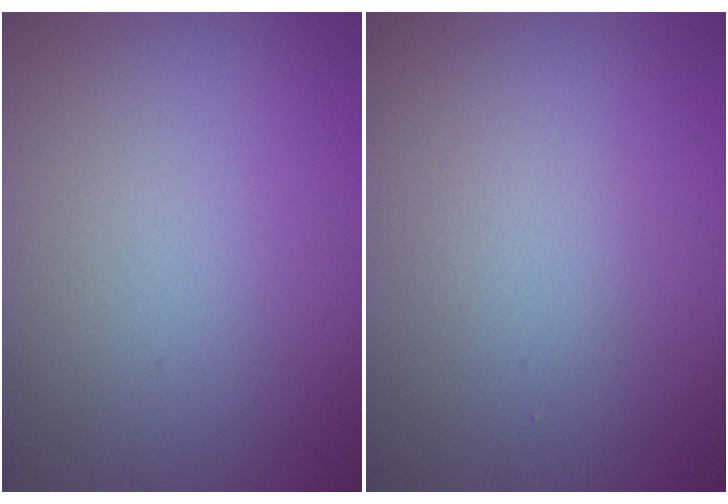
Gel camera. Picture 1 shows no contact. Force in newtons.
{"total": 1.3, "press": 1.3, "slide": 0.0}